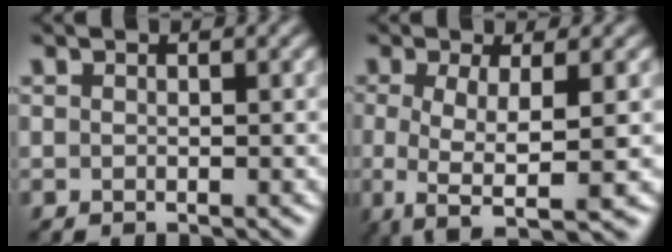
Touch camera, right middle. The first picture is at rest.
{"total": 5.5, "force": [-1.0, 1.5, 5.1], "torque": [-0.082, -0.012, -0.024]}